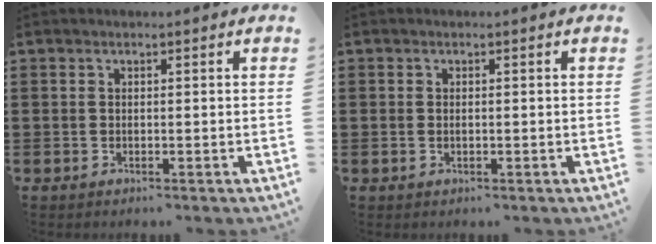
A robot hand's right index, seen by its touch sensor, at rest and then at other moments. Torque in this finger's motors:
{"motor_torque": [-0.05, 2.10, 0.02, -0.01]}